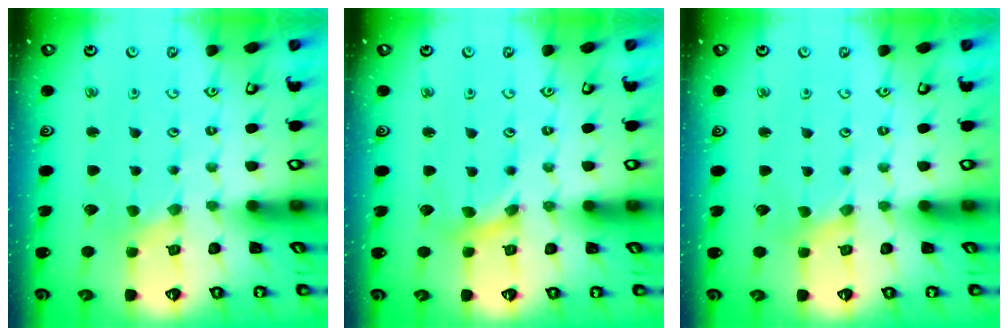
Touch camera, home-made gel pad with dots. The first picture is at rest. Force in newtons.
{"total": 1.7, "press": 1.7, "slide": 0.2}
{"total": 0.0}